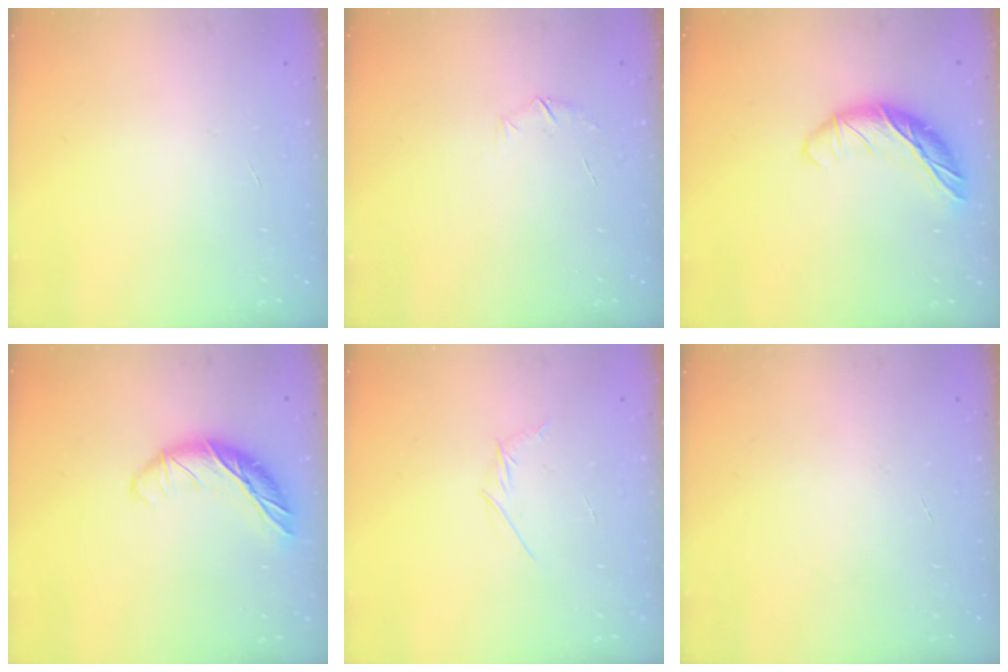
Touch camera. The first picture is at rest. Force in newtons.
{"total": 5.3, "press": 5.1, "slide": 1.6}
{"total": 12.9, "press": 12.9, "slide": 0.5}
{"total": 12.4, "press": 12.4, "slide": 0.5}
{"total": 2.9, "press": 2.8, "slide": 0.8}
{"total": 0.0}